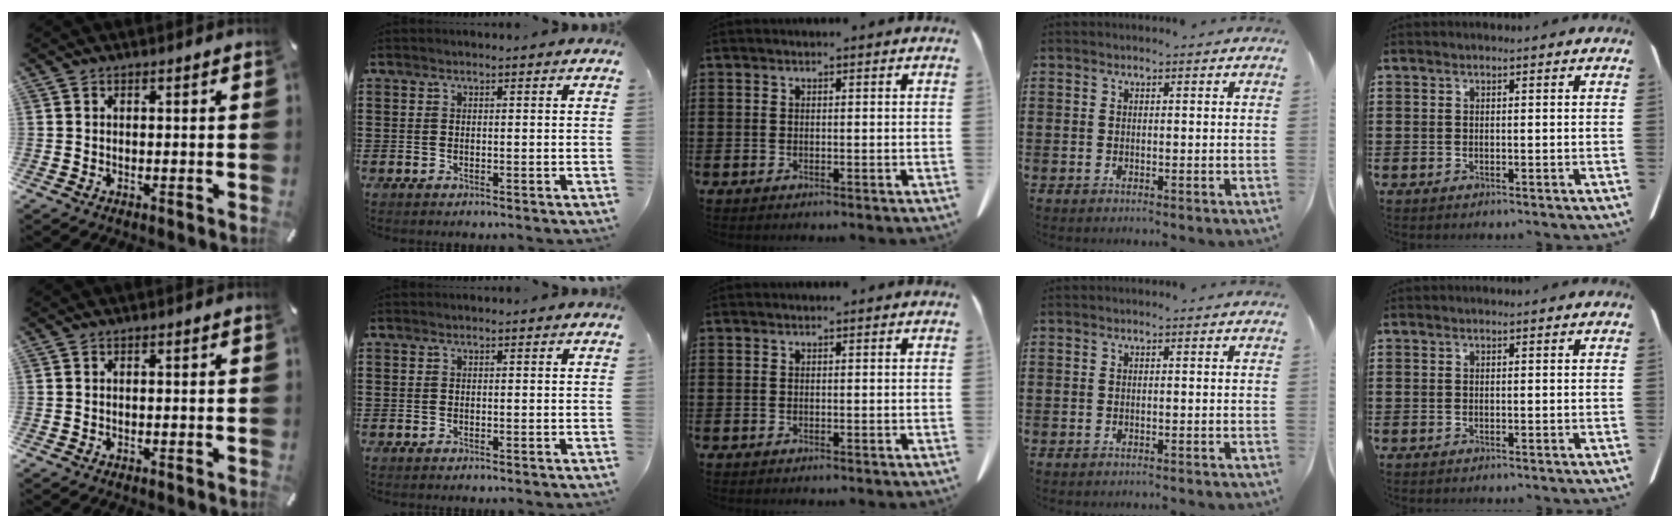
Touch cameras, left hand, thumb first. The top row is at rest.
{"ring": {"total": 0.6, "force": [-0.6, -0.1, 0.2], "torque": [-0.005, -0.002, -0.011]}}